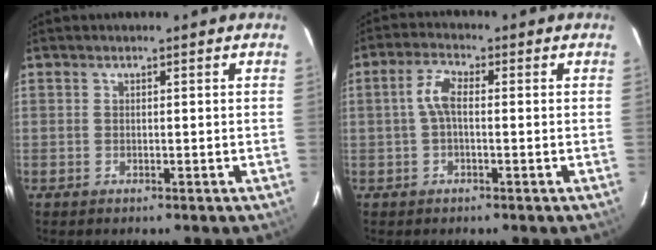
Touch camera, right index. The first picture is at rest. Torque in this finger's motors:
{"motor_torque": [0.42, 0.03, 0.31, 0.09]}